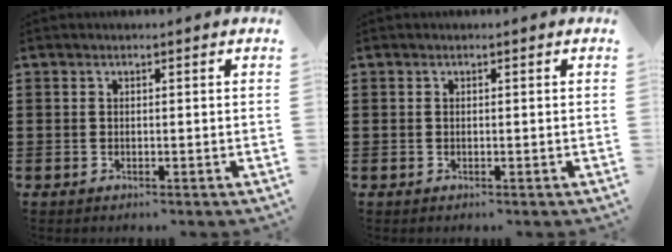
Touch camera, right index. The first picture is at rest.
{"total": 0.0}